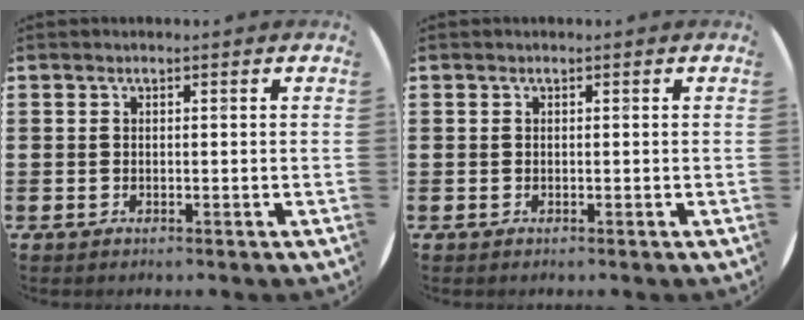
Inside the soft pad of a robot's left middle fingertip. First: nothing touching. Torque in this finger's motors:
{"motor_torque": [-0.08, 0.08, 0.00, 0.01]}